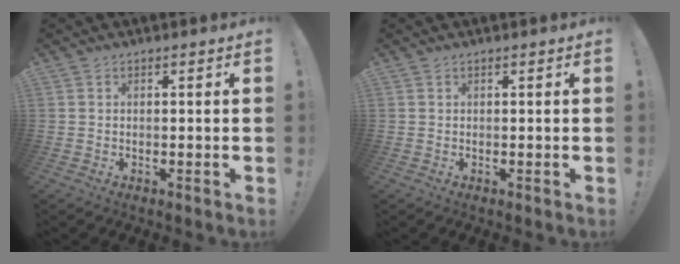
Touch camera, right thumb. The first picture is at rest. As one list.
[{"total": 0.0}]